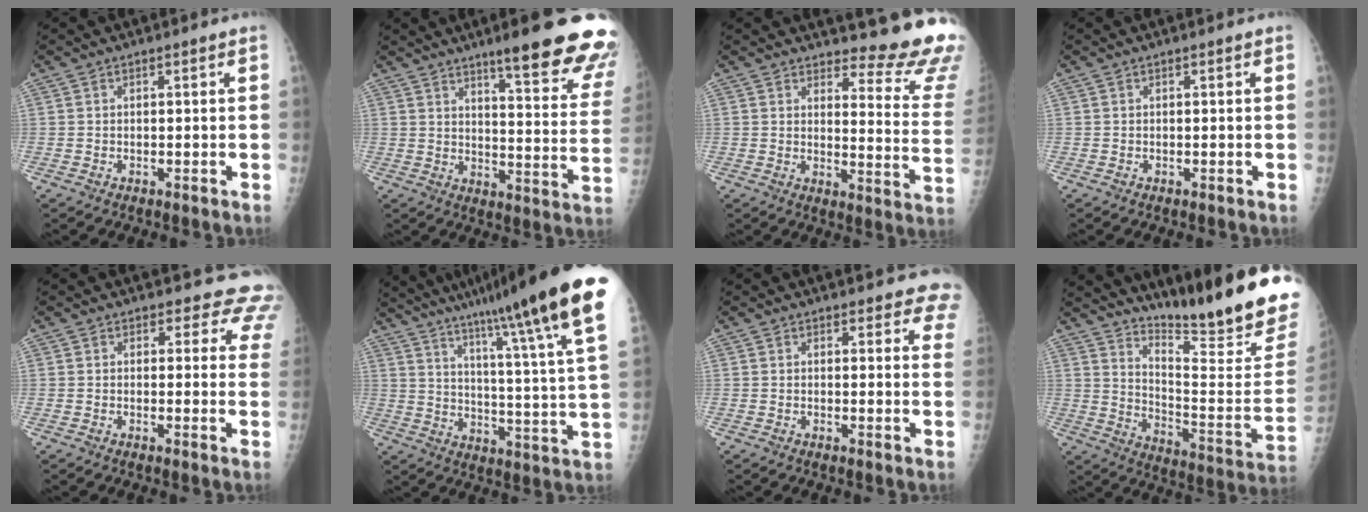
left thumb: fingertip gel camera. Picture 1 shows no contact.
{"total": 21.2, "force": [15.0, 3.1, 14.7], "torque": [-0.165, -0.078, 0.193]}
{"total": 15.9, "force": [14.9, 2.2, 5.0], "torque": [-0.030, -0.177, 0.158]}
{"total": 0.0}
{"total": 8.6, "force": [7.5, 4.0, 1.2], "torque": [0.042, -0.034, 0.050]}
{"total": 27.5, "force": [18.6, 1.4, 20.2], "torque": [-0.294, -0.079, 0.267]}
{"total": 7.7, "force": [7.0, 2.6, 1.7], "torque": [0.031, -0.028, 0.051]}
{"total": 23.7, "force": [18.7, 2.0, 14.5], "torque": [-0.199, -0.148, 0.275]}